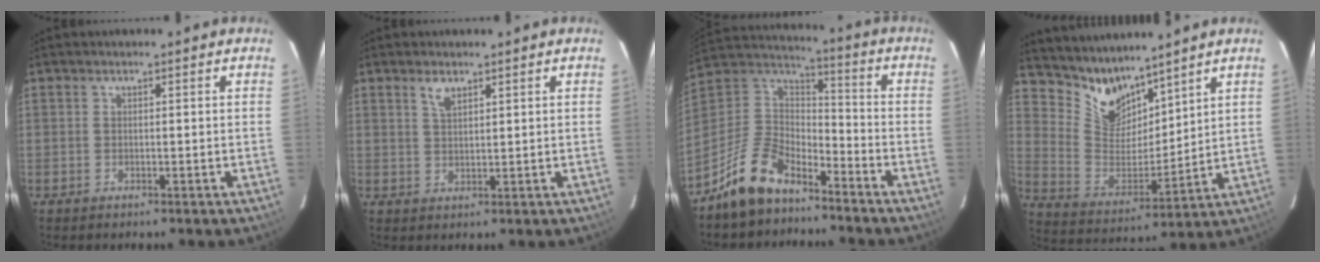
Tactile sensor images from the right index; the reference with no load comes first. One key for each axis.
{"total": 2.6, "fx": 1.8, "fy": 1.1, "fz": 1.6, "tx": -0.029, "ty": 0.002, "tz": 0.034}
{"total": 14.7, "fx": -10.6, "fy": 7.0, "fz": 7.3, "tx": -0.175, "ty": 0.020, "tz": -0.194}
{"total": 10.9, "fx": 9.4, "fy": 4.6, "fz": 3.0, "tx": -0.069, "ty": -0.007, "tz": 0.192}